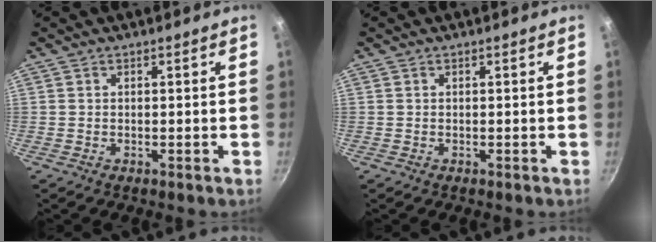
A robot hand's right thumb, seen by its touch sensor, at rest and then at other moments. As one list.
[{"total": 0.0}]